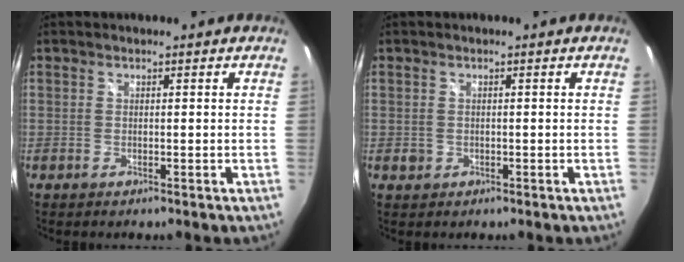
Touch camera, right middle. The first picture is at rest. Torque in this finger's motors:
{"motor_torque": [0.22, -0.32, 0.03, 0.01]}